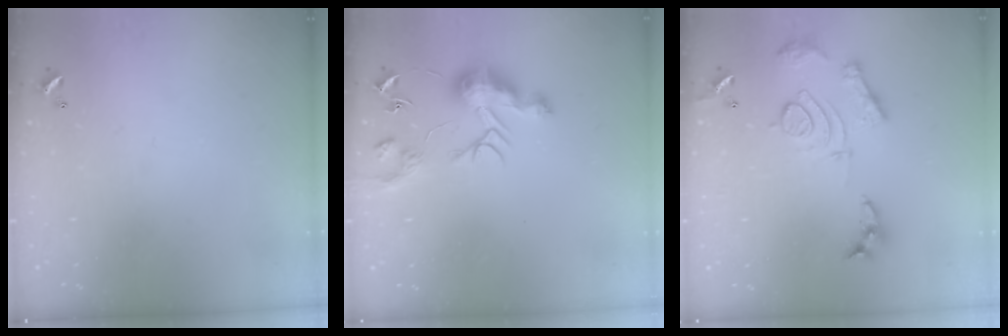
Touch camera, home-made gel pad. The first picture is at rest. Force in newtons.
{"total": 10.0, "press": 10.0, "slide": 0.6}
{"total": 14.5, "press": 14.4, "slide": 1.3}